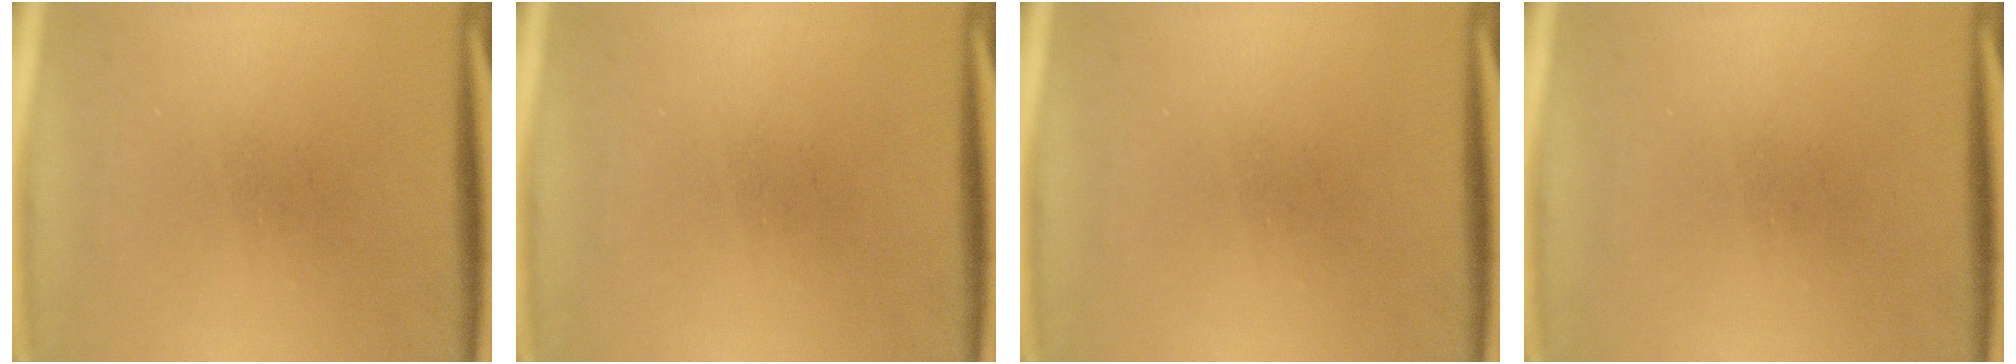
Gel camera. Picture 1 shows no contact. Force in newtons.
{"total": 0.0}
{"total": 0.0}
{"total": 0.0}